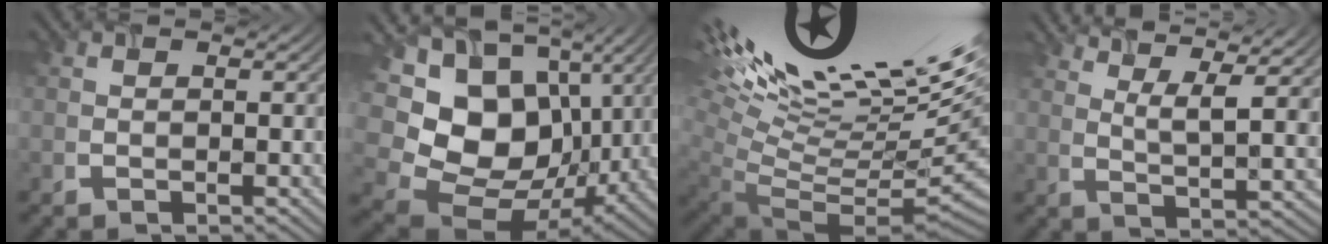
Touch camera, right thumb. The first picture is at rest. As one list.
[{"total": 16.4, "force": [1.4, 12.7, 10.3], "torque": [-0.247, -0.018, 0.053]}, {"total": 16.8, "force": [7.4, 5.1, 14.2], "torque": [-0.178, 0.038, 0.155]}, {"total": 9.0, "force": [6.1, 2.1, 6.3], "torque": [-0.114, 0.004, 0.100]}]